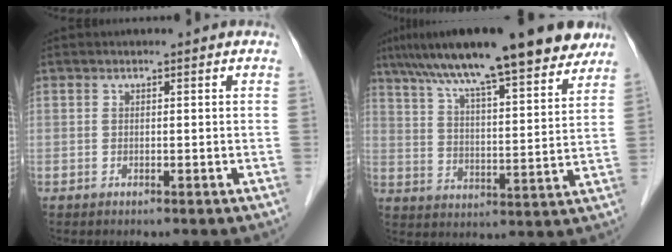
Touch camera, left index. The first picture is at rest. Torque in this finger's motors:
{"motor_torque": [0.76, -0.69, 1.05, 0.21]}